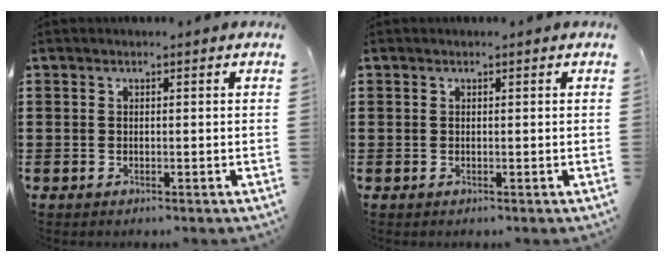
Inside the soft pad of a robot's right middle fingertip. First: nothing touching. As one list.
[{"total": 0.0}]